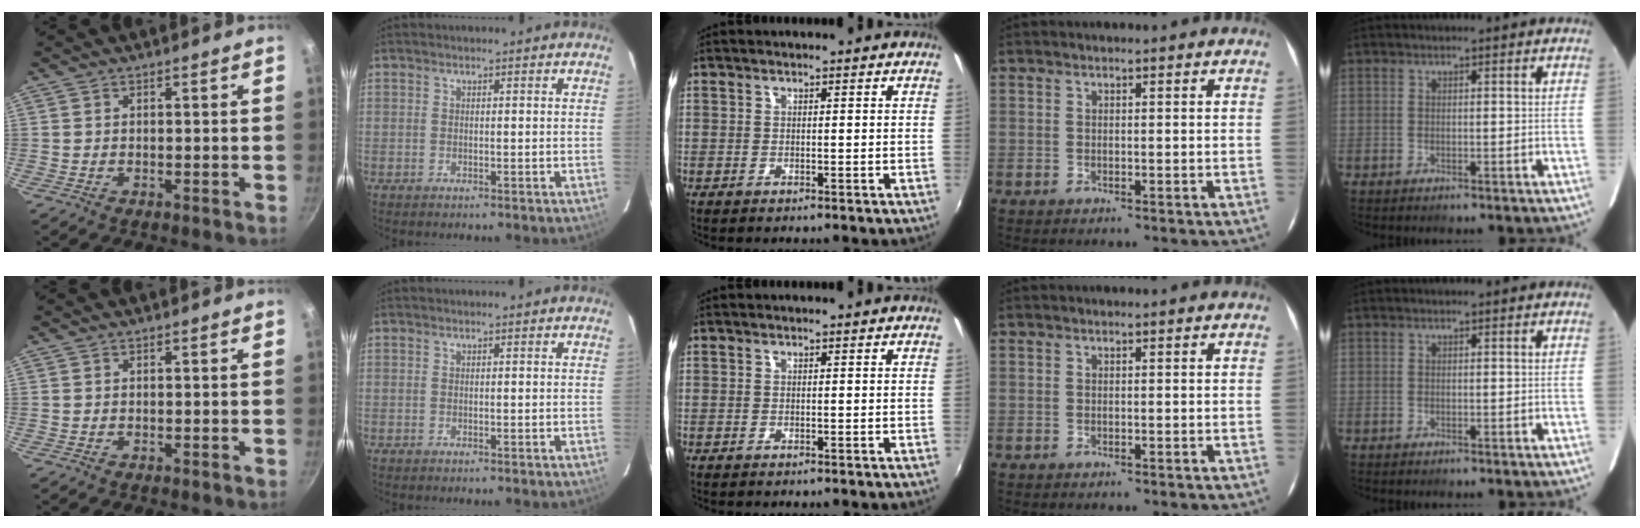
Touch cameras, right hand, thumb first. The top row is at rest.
{}